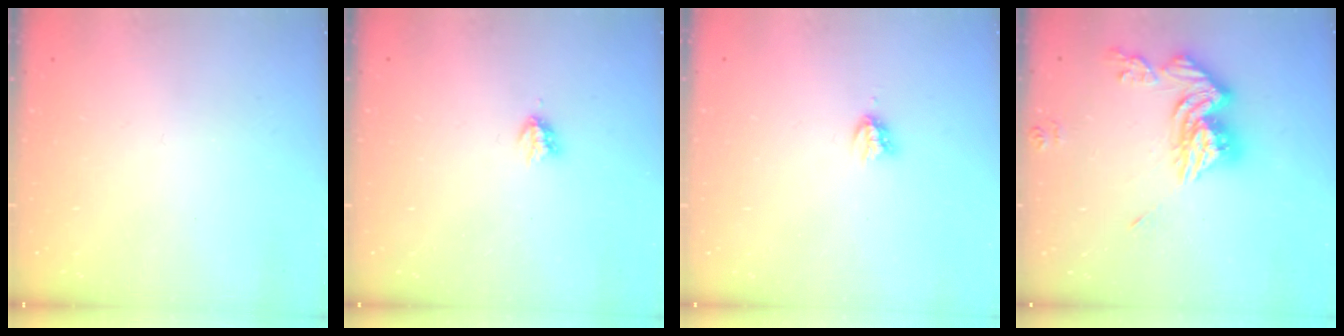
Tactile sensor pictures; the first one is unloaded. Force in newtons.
{"total": 2.9, "press": 2.9, "slide": 0.5}
{"total": 4.0, "press": 4.0, "slide": 0.4}
{"total": 13.7, "press": 13.6, "slide": 1.3}